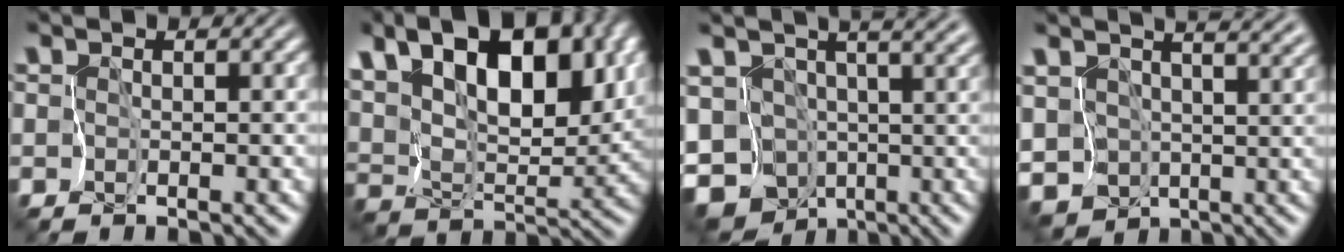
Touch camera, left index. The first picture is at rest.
{"total": 12.4, "force": [5.7, 6.5, 8.9], "torque": [-0.163, 0.004, 0.099]}
{"total": 8.8, "force": [-0.1, 6.3, 6.1], "torque": [-0.112, -0.018, 0.007]}
{"total": 7.0, "force": [2.2, 4.8, 4.6], "torque": [-0.088, 0.000, 0.037]}